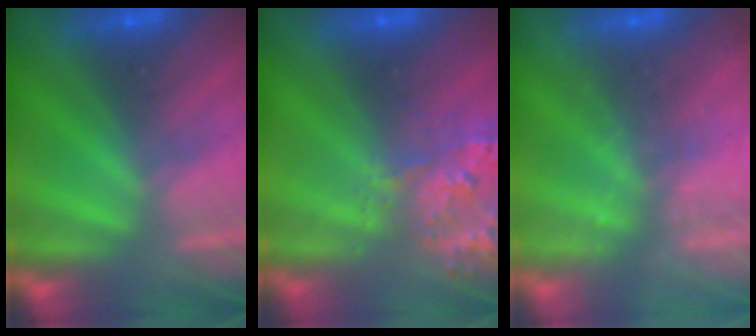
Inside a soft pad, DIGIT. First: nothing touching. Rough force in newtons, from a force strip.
{"total": 2.8}
{"total": 2.1}